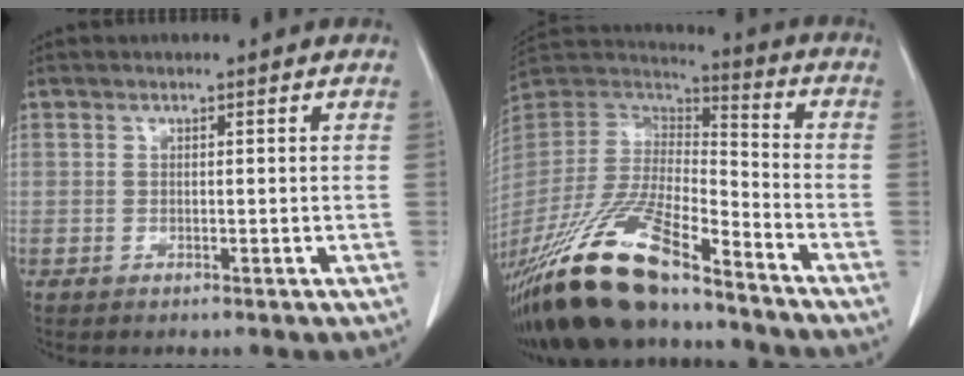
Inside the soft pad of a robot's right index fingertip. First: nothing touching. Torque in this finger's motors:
{"motor_torque": [1.09, -1.05, 0.43, 0.12]}